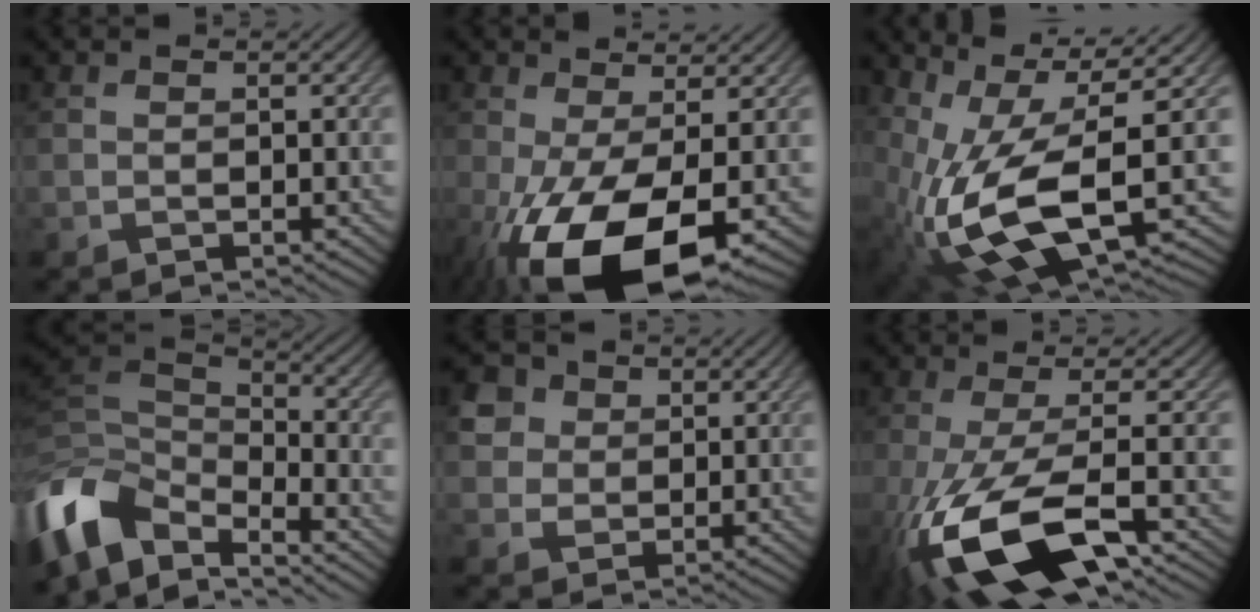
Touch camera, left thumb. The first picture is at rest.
{"total": 13.9, "force": [-4.9, 5.5, 11.8], "torque": [-0.234, -0.032, -0.072]}
{"total": 14.8, "force": [-1.7, 6.8, 13.0], "torque": [-0.275, -0.025, -0.019]}
{"total": 11.3, "force": [-7.4, 6.0, 6.1], "torque": [-0.158, -0.010, -0.144]}
{"total": 5.5, "force": [2.0, 4.7, 2.1], "torque": [-0.086, 0.004, 0.033]}
{"total": 15.0, "force": [-5.8, 5.0, 12.9], "torque": [-0.272, -0.027, -0.105]}